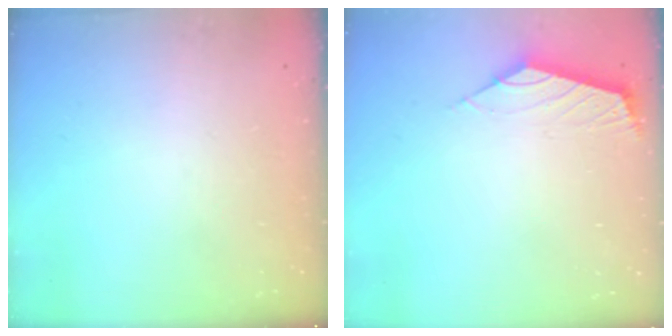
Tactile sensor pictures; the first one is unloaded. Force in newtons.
{"total": 2.5, "press": 2.4, "slide": 0.6}